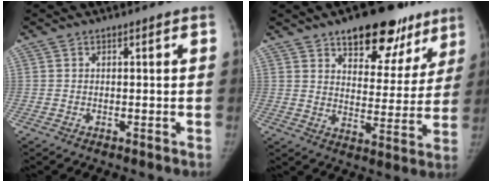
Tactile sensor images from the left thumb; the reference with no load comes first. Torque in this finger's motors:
{"motor_torque": [0.07, 0.06, 0.85, -0.80, 0.00]}